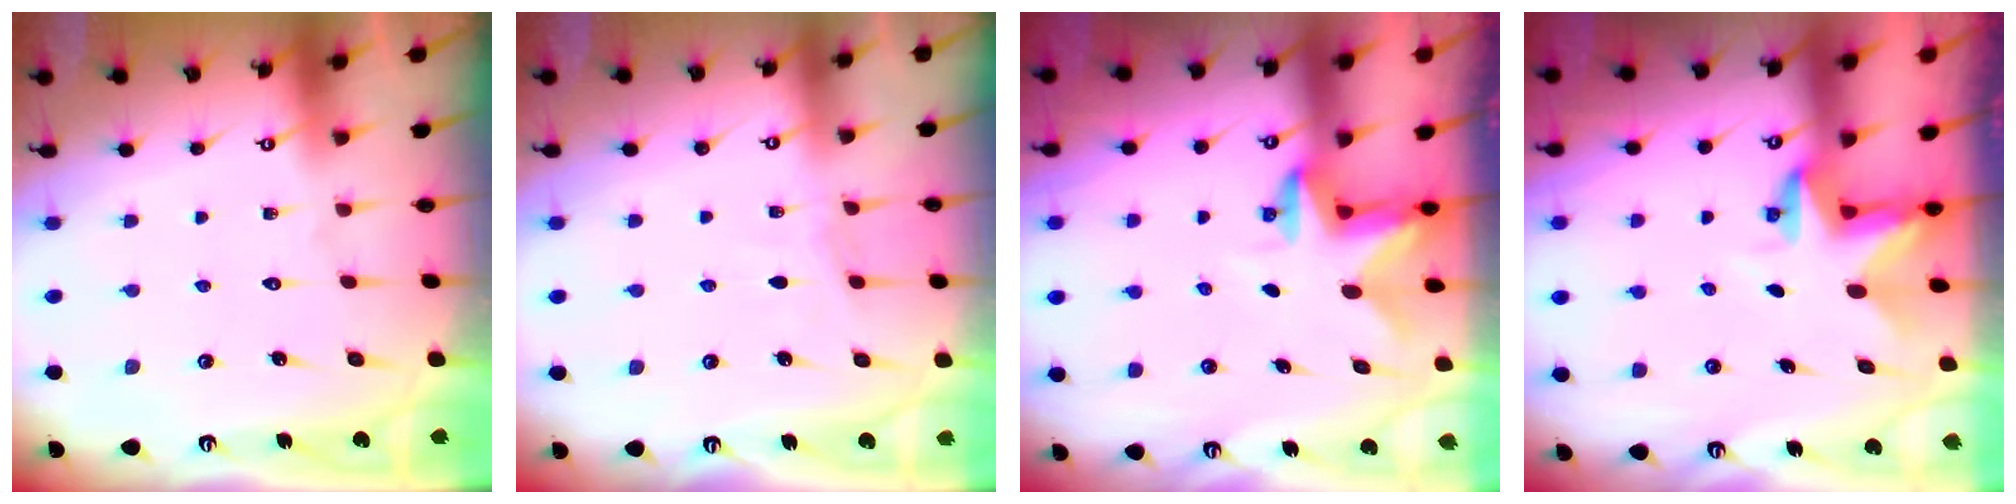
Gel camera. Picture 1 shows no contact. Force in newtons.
{"total": 2.4, "press": 2.4, "slide": 0.3}
{"total": 2.7, "press": 2.6, "slide": 0.5}
{"total": 2.9, "press": 2.9, "slide": 0.2}